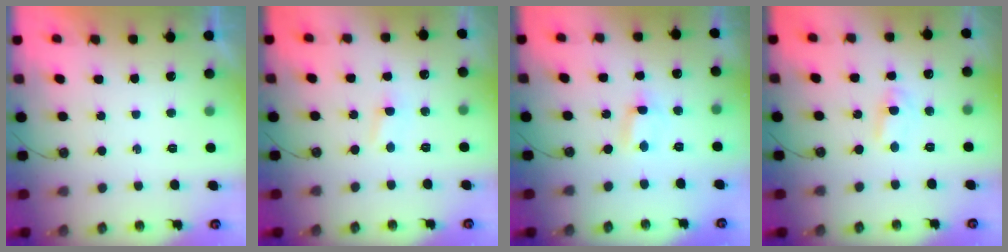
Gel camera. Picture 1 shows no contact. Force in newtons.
{"total": 1.5, "press": 1.4, "slide": 0.2}
{"total": 0.6, "press": 0.3, "slide": 0.5}
{"total": 1.7, "press": 1.7, "slide": 0.3}